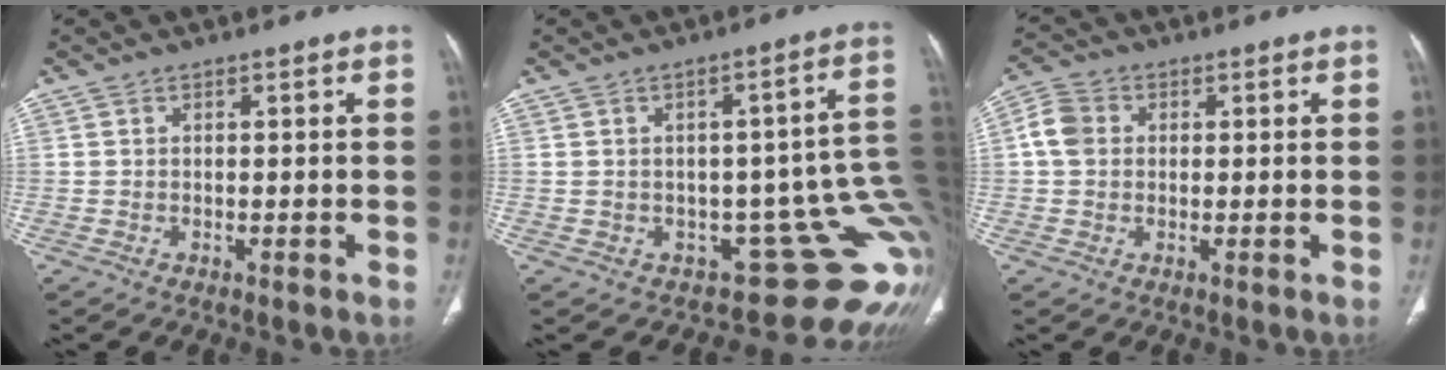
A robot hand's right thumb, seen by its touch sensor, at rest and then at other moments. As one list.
[{"total": 17.8, "force": [-1.4, 9.2, 15.2], "torque": [-0.134, 0.012, -0.002]}, {"total": 5.1, "force": [0.7, 4.3, 2.8], "torque": [-0.051, 0.013, 0.007]}]